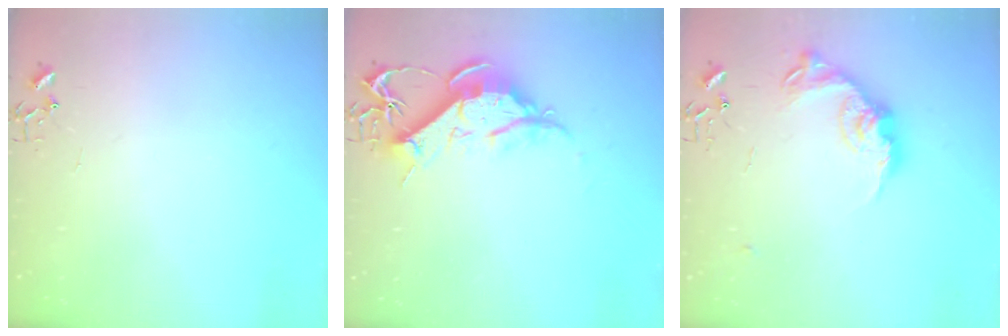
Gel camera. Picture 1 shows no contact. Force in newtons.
{"total": 12.5, "press": 12.4, "slide": 1.3}
{"total": 15.6, "press": 15.6, "slide": 0.7}